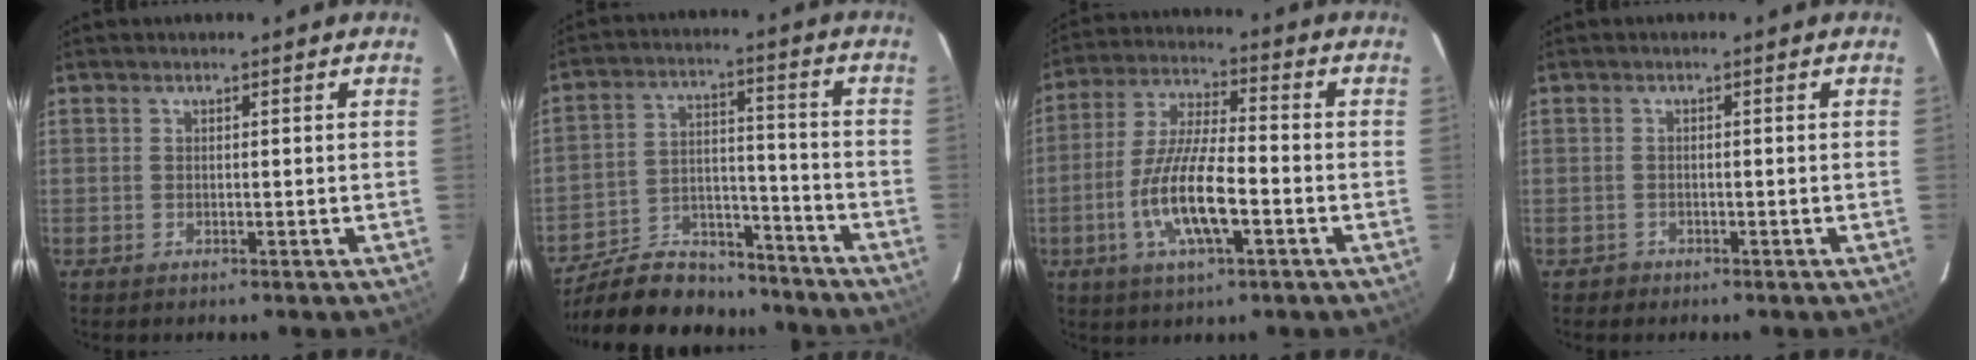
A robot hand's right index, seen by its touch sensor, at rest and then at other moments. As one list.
[{"total": 19.3, "force": [-16.3, 7.6, 6.9], "torque": [-0.149, 0.025, -0.246]}, {"total": 12.8, "force": [-4.3, 3.3, 11.6], "torque": [-0.239, -0.007, -0.080]}, {"total": 1.2, "force": [-0.9, 0.9, 0.0], "torque": [-0.001, 0.004, -0.013]}]